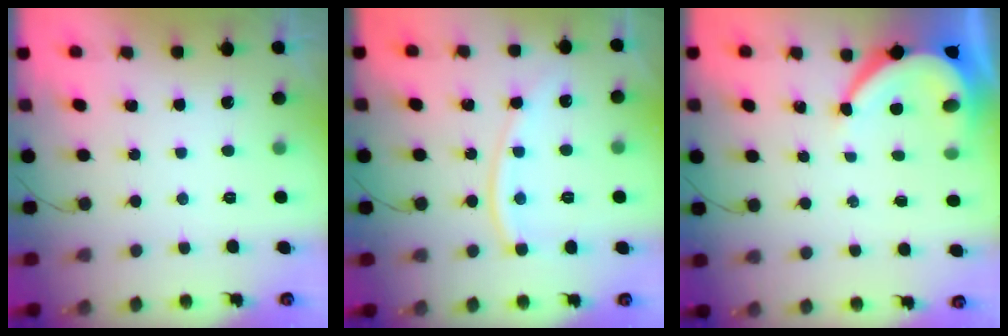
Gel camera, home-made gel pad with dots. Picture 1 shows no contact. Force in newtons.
{"total": 10.7, "press": 10.6, "slide": 1.3}
{"total": 8.1, "press": 8.0, "slide": 0.9}